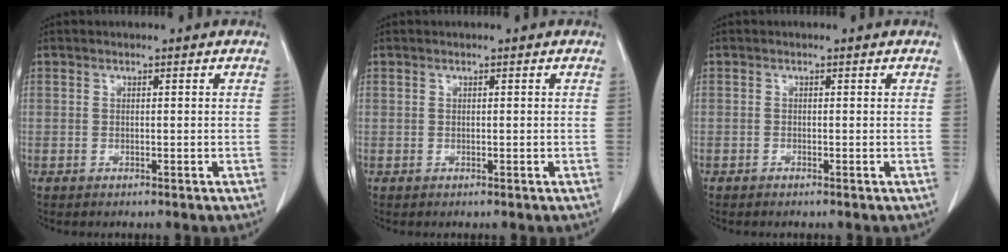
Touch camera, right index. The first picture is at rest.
{"total": 0.0}
{"total": 0.0}